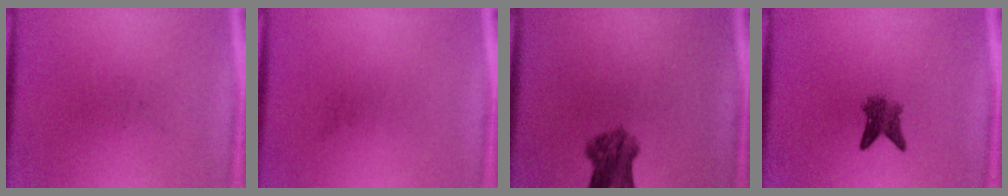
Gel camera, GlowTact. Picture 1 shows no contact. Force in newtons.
{"total": 0.0}
{"total": 6.0}
{"total": 3.4}